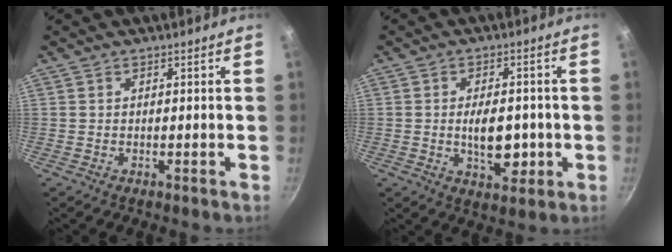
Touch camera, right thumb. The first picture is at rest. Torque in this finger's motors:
{"motor_torque": [1.46, 0.73, 1.28, -0.96, 0.42]}